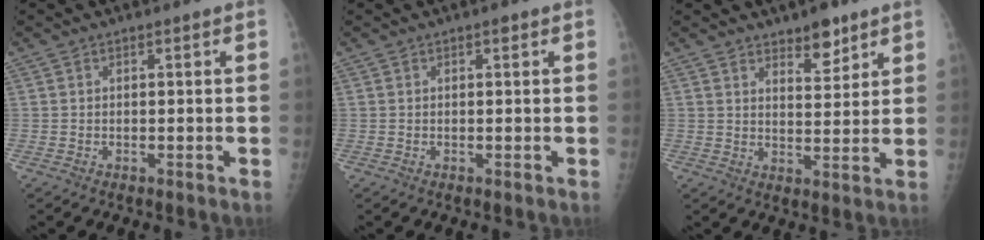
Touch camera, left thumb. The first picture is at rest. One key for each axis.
{"total": 0.7, "fx": 0.4, "fy": 0.3, "fz": 0.5, "tx": -0.005, "ty": 0.000, "tz": 0.004}
{"total": 6.1, "fx": 4.3, "fy": 2.6, "fz": 3.3, "tx": -0.026, "ty": -0.032, "tz": 0.067}